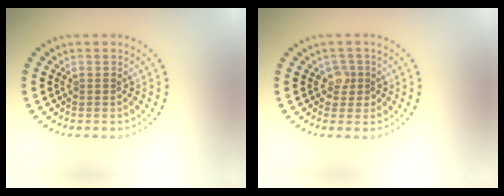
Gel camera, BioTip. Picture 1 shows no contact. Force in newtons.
{"total": 1.7, "press": 1.4, "slide": 0.9}